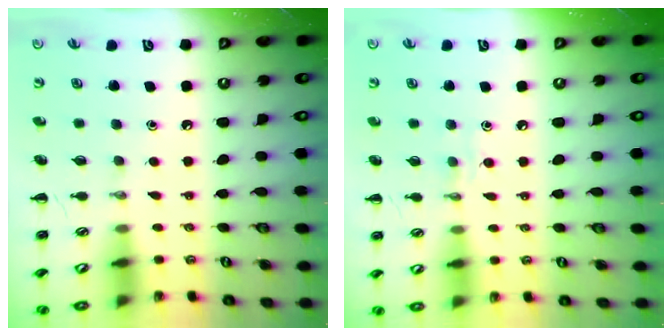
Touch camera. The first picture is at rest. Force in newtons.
{"total": 3.6, "press": 3.5, "slide": 1.0}